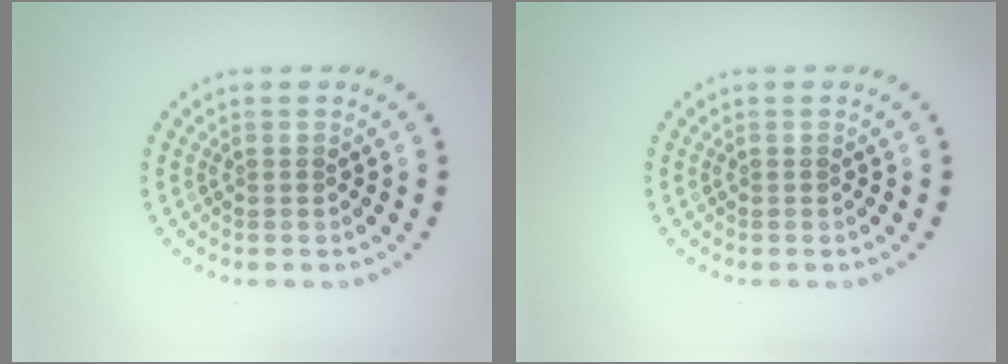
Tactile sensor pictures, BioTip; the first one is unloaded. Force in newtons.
{"total": 0.0}